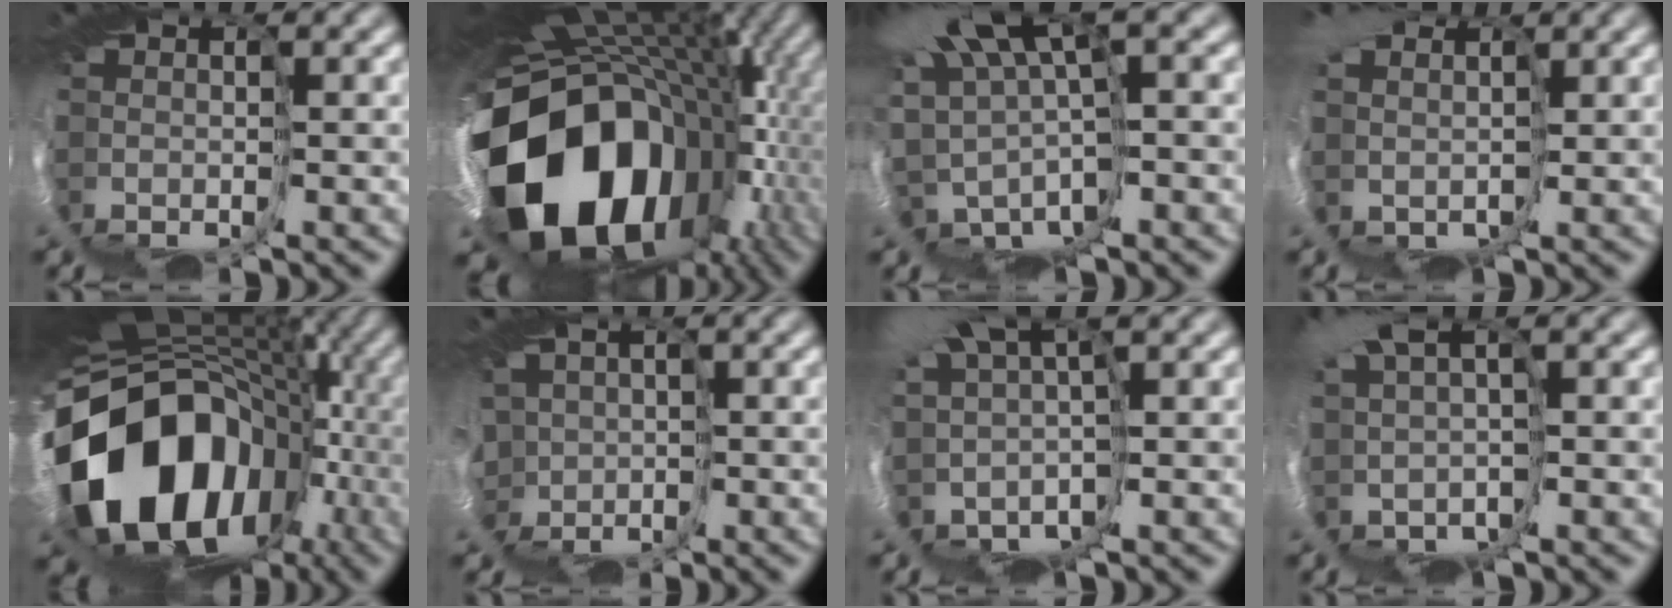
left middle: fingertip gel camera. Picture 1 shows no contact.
{"total": 17.4, "force": [-2.6, 12.6, 11.7], "torque": [-0.274, -0.046, -0.039]}
{"total": 9.6, "force": [2.7, 4.4, 8.1], "torque": [-0.197, 0.000, 0.050]}
{"total": 5.0, "force": [2.0, 3.9, 2.4], "torque": [-0.054, -0.022, 0.026]}
{"total": 15.9, "force": [-3.5, 12.0, 9.7], "torque": [-0.222, -0.027, -0.071]}
{"total": 7.8, "force": [-1.0, 6.7, 3.9], "torque": [-0.124, -0.017, -0.028]}
{"total": 6.0, "force": [2.5, 2.7, 4.7], "torque": [-0.107, -0.014, 0.036]}
{"total": 3.1, "force": [1.3, 1.1, 2.6], "torque": [-0.075, -0.008, 0.013]}